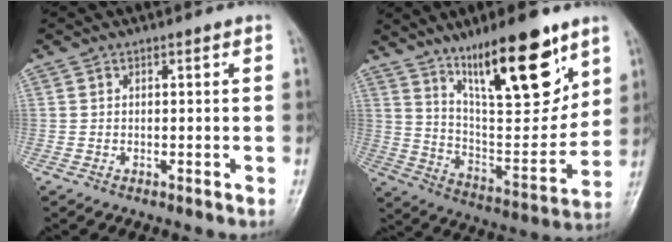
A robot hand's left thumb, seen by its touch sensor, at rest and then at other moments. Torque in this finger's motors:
{"motor_torque": [1.37, 0.93, 1.71, -1.06, 0.20]}